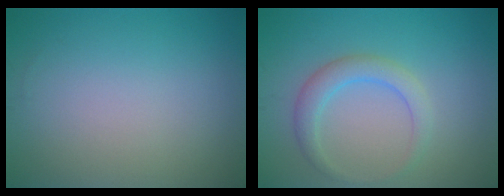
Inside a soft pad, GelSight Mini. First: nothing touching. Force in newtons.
{"total": 2.8, "press": 2.8, "slide": 0.0}